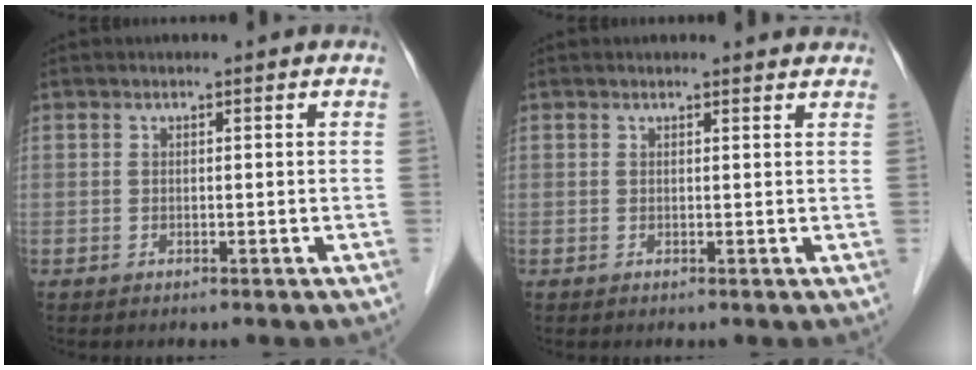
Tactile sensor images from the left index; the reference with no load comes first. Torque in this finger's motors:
{"motor_torque": [0.30, -0.41, 0.02, -0.02]}